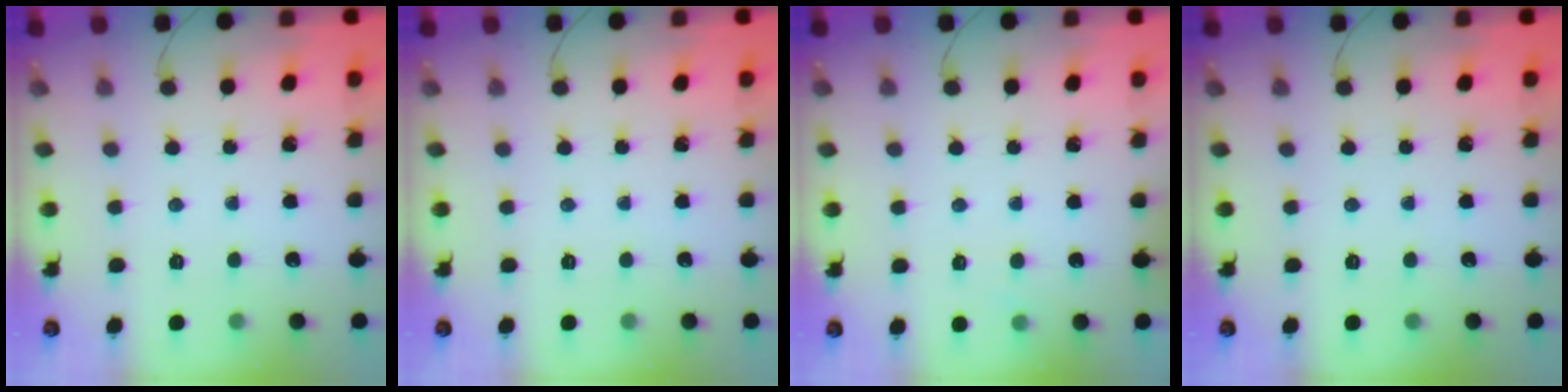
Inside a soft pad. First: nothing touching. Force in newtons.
{"total": 0.0}
{"total": 3.1, "press": 2.8, "slide": 1.2}
{"total": 0.0}